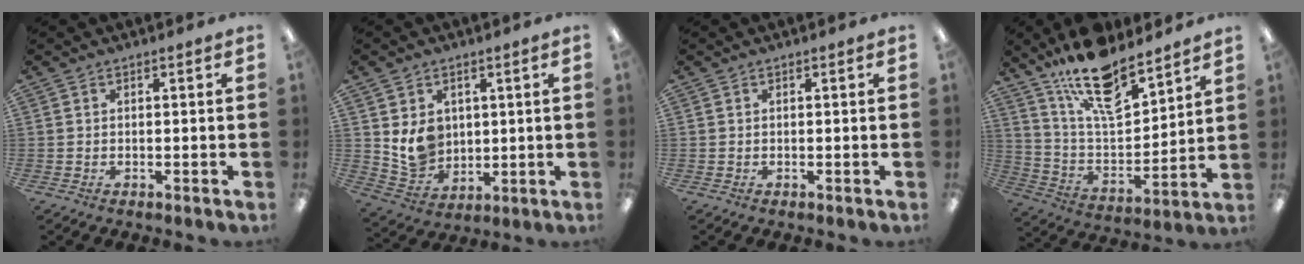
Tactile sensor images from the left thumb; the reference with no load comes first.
{"total": 8.6, "force": [2.7, 7.4, 3.5], "torque": [-0.068, -0.011, 0.056]}
{"total": 0.0}
{"total": 17.9, "force": [13.7, 6.4, 9.5], "torque": [-0.167, -0.085, 0.238]}